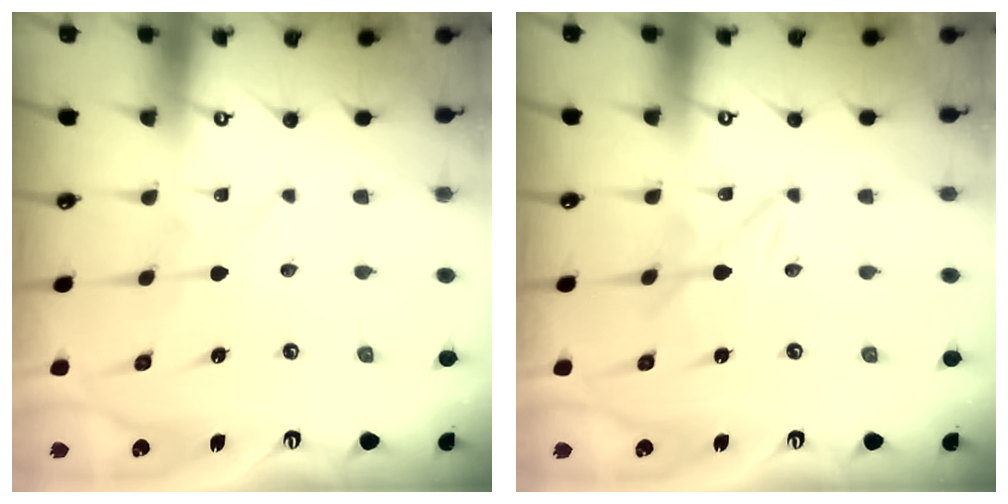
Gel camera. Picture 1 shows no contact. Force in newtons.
{"total": 1.9, "press": 1.9, "slide": 0.1}